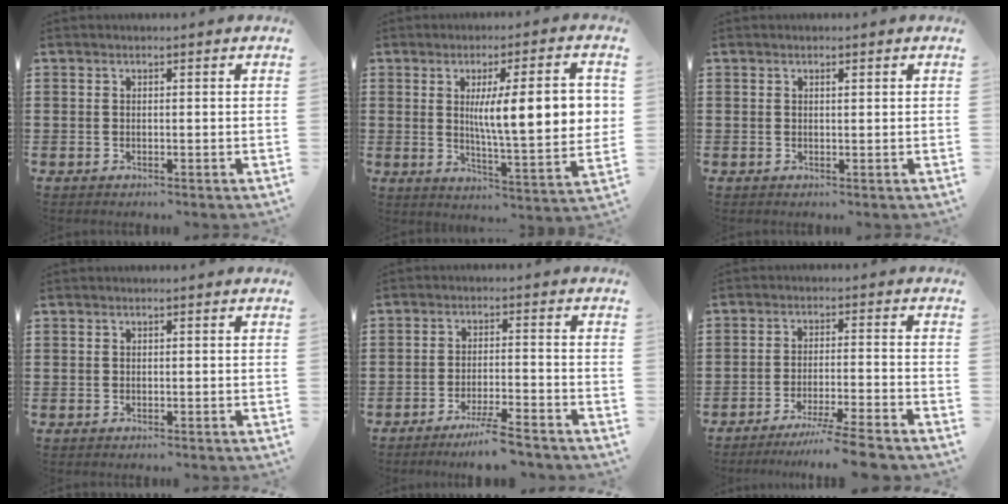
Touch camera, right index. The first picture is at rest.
{"total": 11.8, "force": [2.0, 2.1, 11.5], "torque": [-0.185, -0.004, 0.028]}
{"total": 0.6, "force": [0.3, 0.2, 0.5], "torque": [-0.010, 0.001, 0.005]}
{"total": 0.0}
{"total": 4.9, "force": [-4.3, -0.4, 2.5], "torque": [-0.046, -0.013, -0.080]}
{"total": 5.8, "force": [-4.9, -0.7, 2.9], "torque": [-0.052, -0.017, -0.095]}